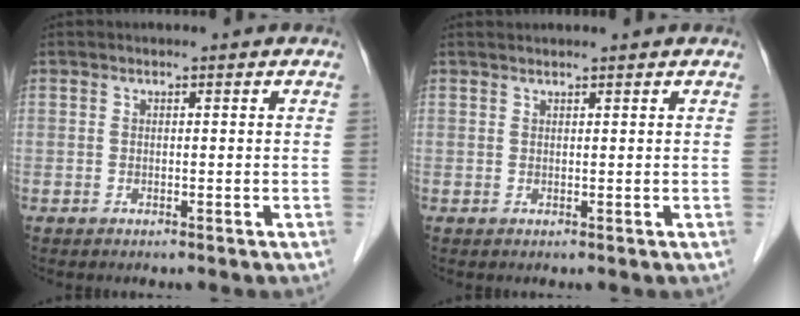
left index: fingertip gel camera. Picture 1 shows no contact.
{"total": 2.2, "force": [2.1, -0.1, 0.6], "torque": [-0.008, 0.020, 0.031]}